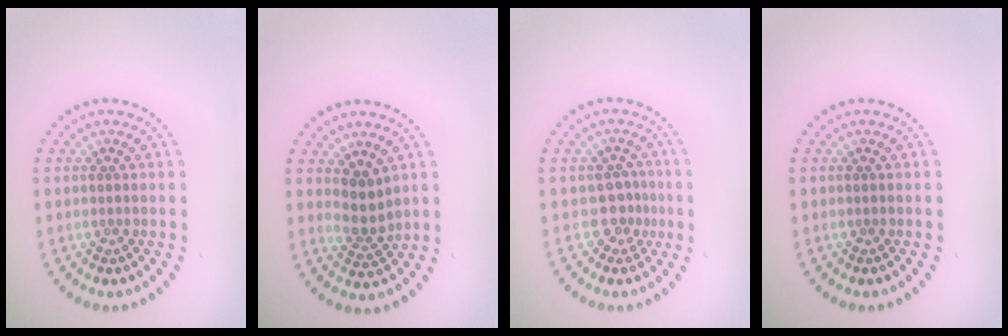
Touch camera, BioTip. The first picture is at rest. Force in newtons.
{"total": 2.6, "press": 2.0, "slide": 1.6}
{"total": 2.0, "press": 1.4, "slide": 1.4}
{"total": 0.0}